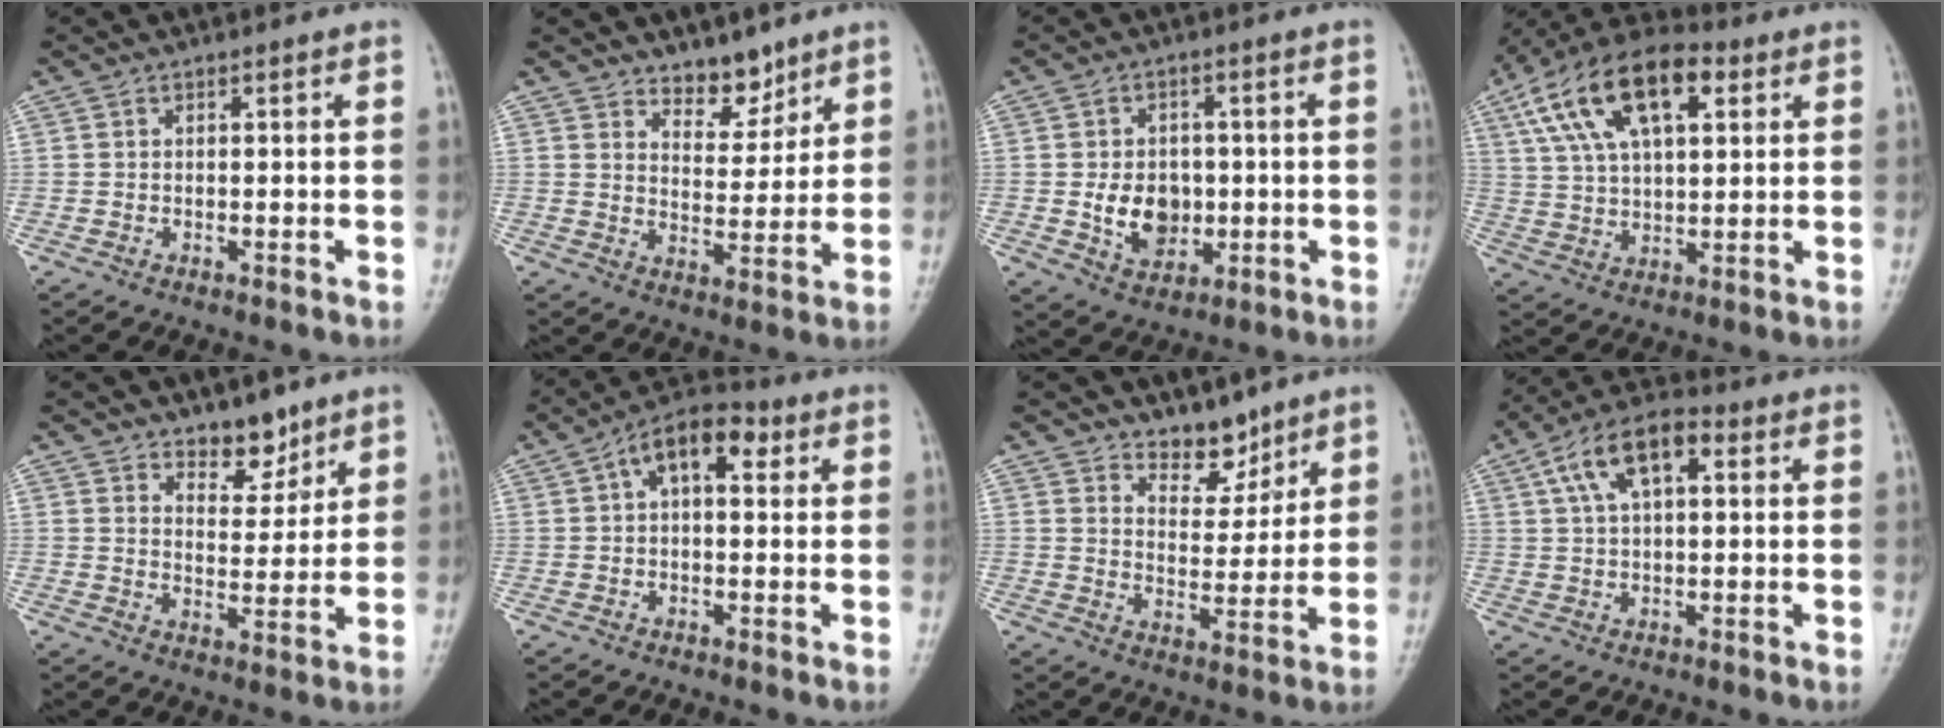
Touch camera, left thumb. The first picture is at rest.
{"total": 6.3, "force": [5.0, 3.1, 2.2], "torque": [-0.003, -0.041, 0.085]}
{"total": 8.5, "force": [-0.7, 6.5, 5.4], "torque": [-0.056, -0.001, -0.004]}
{"total": 18.5, "force": [7.3, 9.3, 14.1], "torque": [-0.241, 0.012, 0.125]}
{"total": 6.4, "force": [4.9, 3.2, 2.6], "torque": [-0.008, -0.039, 0.080]}
{"total": 9.0, "force": [2.4, 5.0, 7.0], "torque": [-0.094, 0.028, 0.028]}
{"total": 6.5, "force": [5.3, 3.3, 1.8], "torque": [0.006, -0.044, 0.093]}
{"total": 10.7, "force": [3.4, 5.4, 8.6], "torque": [-0.152, 0.026, 0.052]}